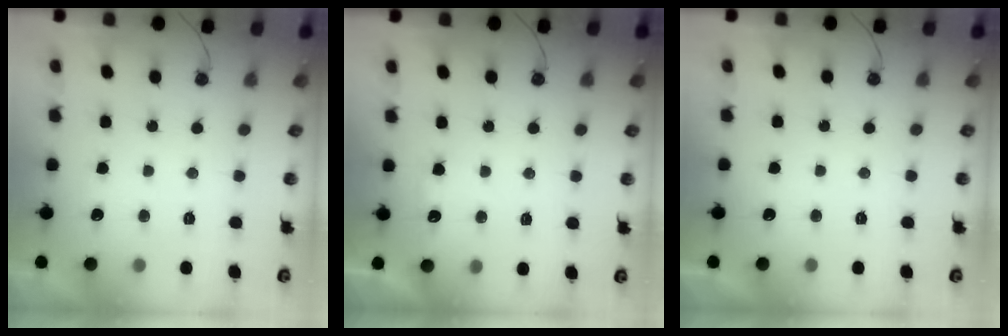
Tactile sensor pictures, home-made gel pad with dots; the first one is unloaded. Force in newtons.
{"total": 4.3, "press": 4.2, "slide": 0.8}
{"total": 0.0}